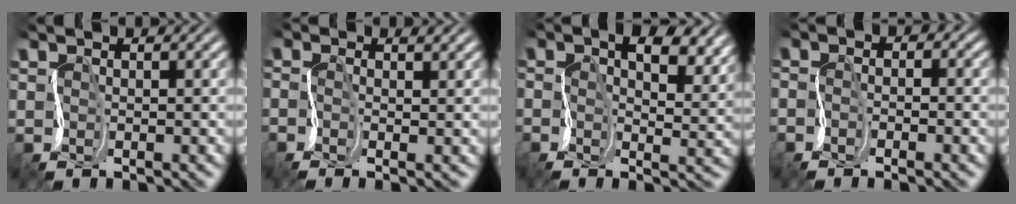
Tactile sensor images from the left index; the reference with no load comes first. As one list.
[{"total": 2.1, "force": [-0.5, 0.9, 1.9], "torque": [-0.014, -0.003, -0.005]}, {"total": 7.8, "force": [3.4, 3.5, 6.1], "torque": [-0.106, 0.010, 0.045]}, {"total": 1.6, "force": [-1.2, 0.7, 0.9], "torque": [-0.015, -0.001, -0.020]}]